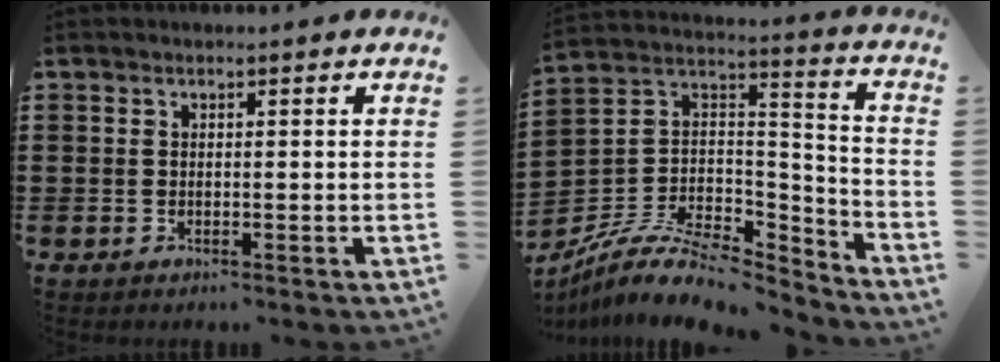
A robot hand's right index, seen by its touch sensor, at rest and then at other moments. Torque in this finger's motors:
{"motor_torque": [-0.30, -0.52, 0.28, 0.07]}